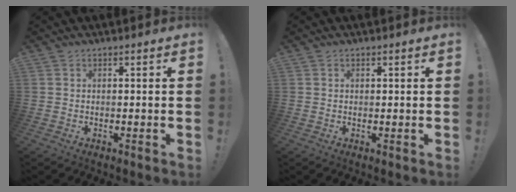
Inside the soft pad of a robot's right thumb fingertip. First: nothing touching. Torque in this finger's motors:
{"motor_torque": [0.30, -0.07, -0.91, 0.30, 0.16]}